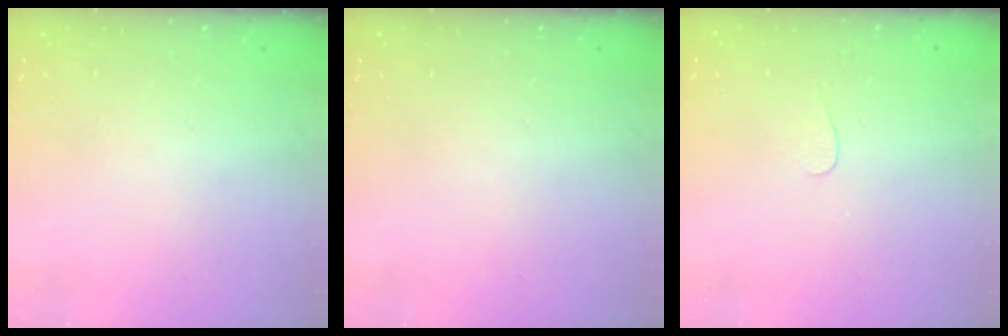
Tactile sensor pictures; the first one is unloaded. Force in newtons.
{"total": 0.0}
{"total": 2.8, "press": 2.7, "slide": 0.3}